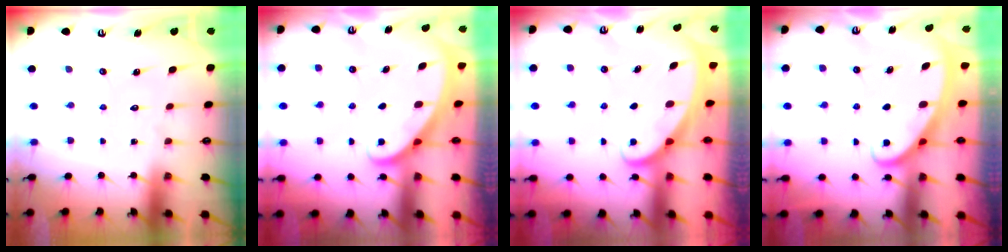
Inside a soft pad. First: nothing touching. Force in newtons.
{"total": 1.8, "press": 1.8, "slide": 0.1}
{"total": 1.8, "press": 1.8, "slide": 0.1}
{"total": 2.5, "press": 2.5, "slide": 0.4}